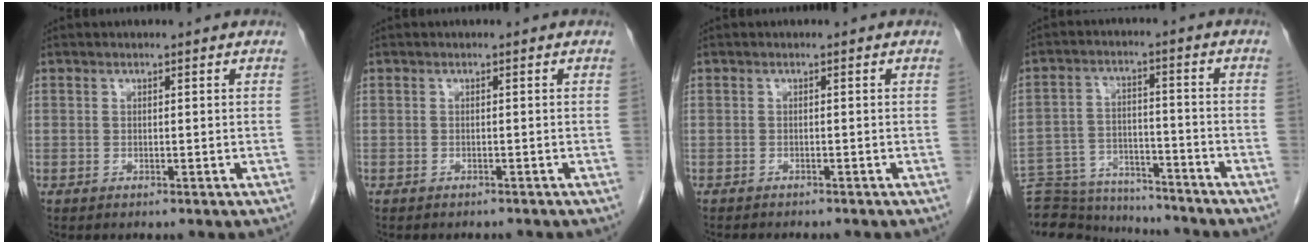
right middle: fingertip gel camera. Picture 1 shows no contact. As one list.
[{"total": 2.6, "force": [-2.4, 0.9, 0.7], "torque": [-0.013, -0.003, -0.028]}, {"total": 4.0, "force": [-3.6, 0.9, 1.5], "torque": [-0.022, -0.006, -0.046]}, {"total": 19.3, "force": [-18.3, 3.6, 5.1], "torque": [-0.118, 0.004, -0.272]}]